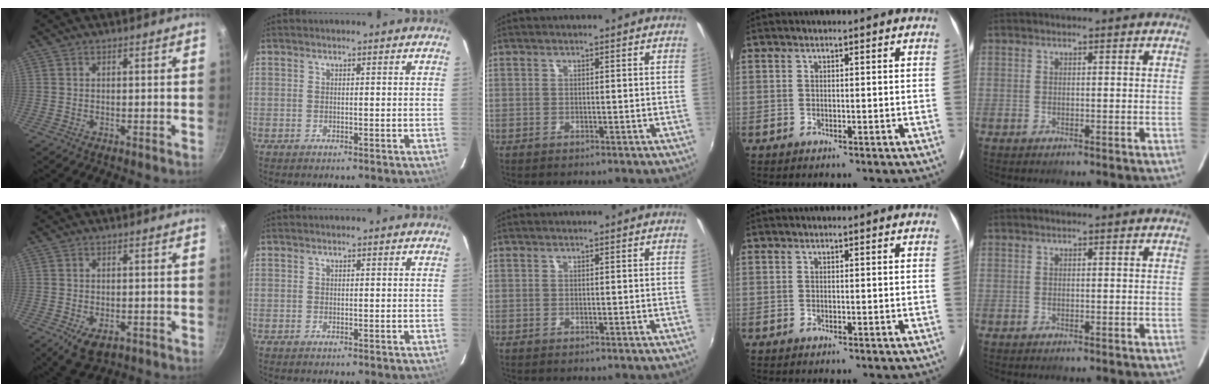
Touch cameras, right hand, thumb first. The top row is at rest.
{"thumb": {"total": 5.8, "force": [-2.2, 3.6, 4.0], "torque": [-0.055, -0.001, -0.026]}}